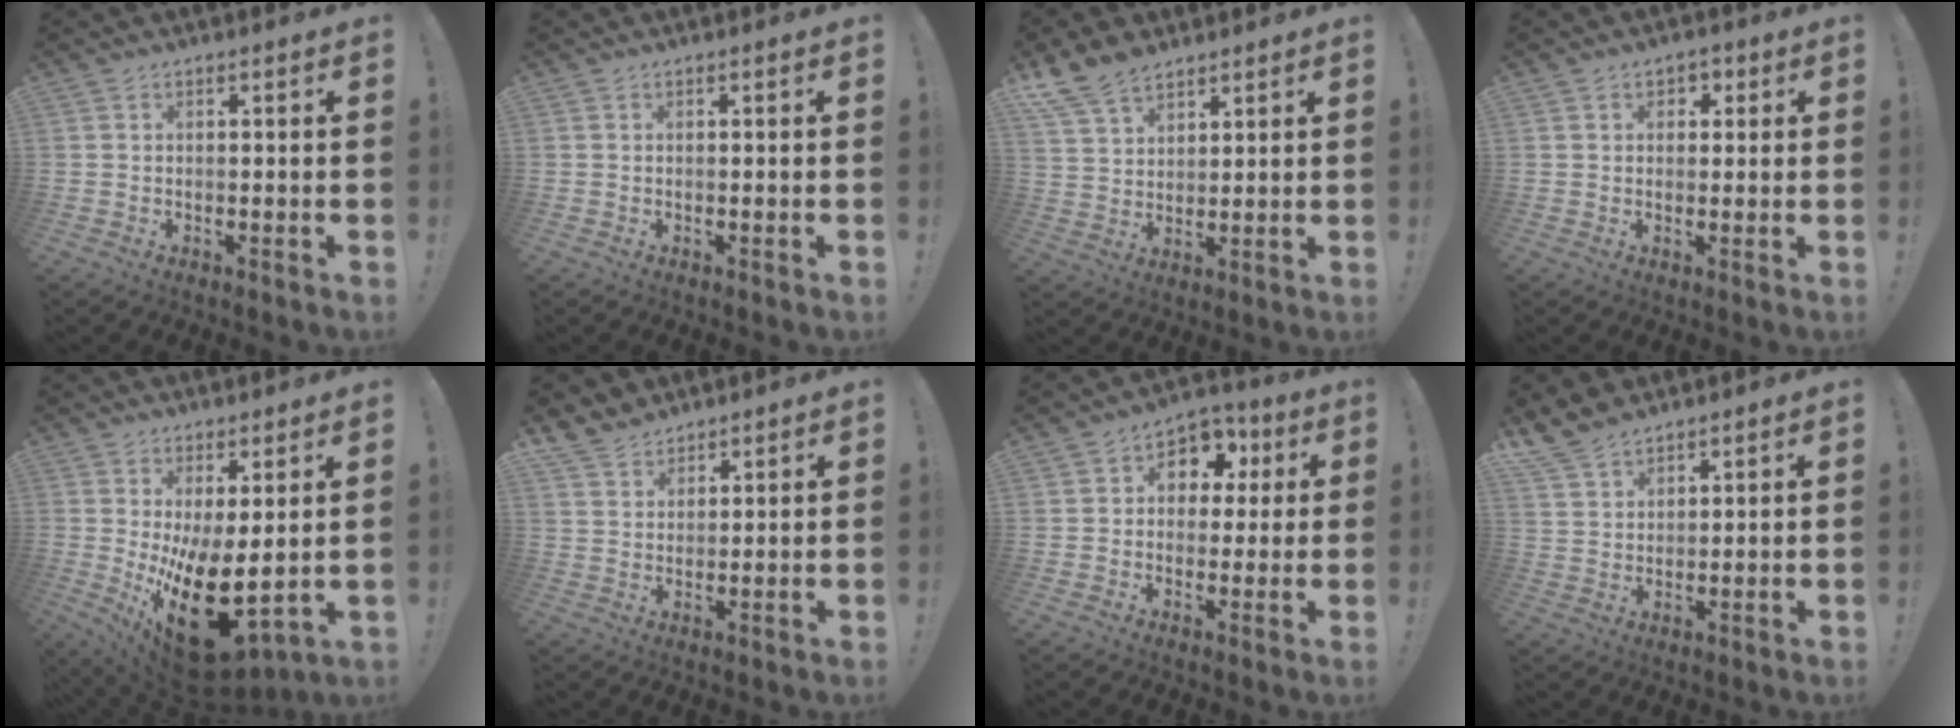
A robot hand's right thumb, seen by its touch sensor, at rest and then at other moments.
{"total": 0.0}
{"total": 10.3, "force": [7.9, 5.3, 4.0], "torque": [-0.079, -0.041, 0.158]}
{"total": 2.2, "force": [0.3, 1.7, 1.4], "torque": [-0.020, 0.005, 0.003]}
{"total": 18.1, "force": [-2.5, 8.4, 15.8], "torque": [-0.227, -0.013, -0.016]}
{"total": 6.3, "force": [5.3, 3.2, 1.0], "torque": [-0.027, -0.036, 0.105]}
{"total": 8.5, "force": [1.7, 7.2, 4.2], "torque": [-0.050, 0.003, 0.034]}
{"total": 7.3, "force": [6.1, 3.3, 2.1], "torque": [-0.046, -0.038, 0.122]}